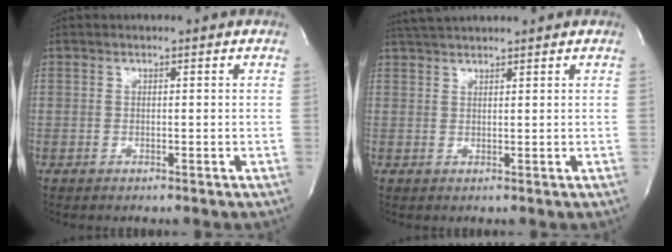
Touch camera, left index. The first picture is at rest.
{"total": 3.7, "force": [3.5, -0.1, 1.1], "torque": [-0.025, 0.023, 0.067]}